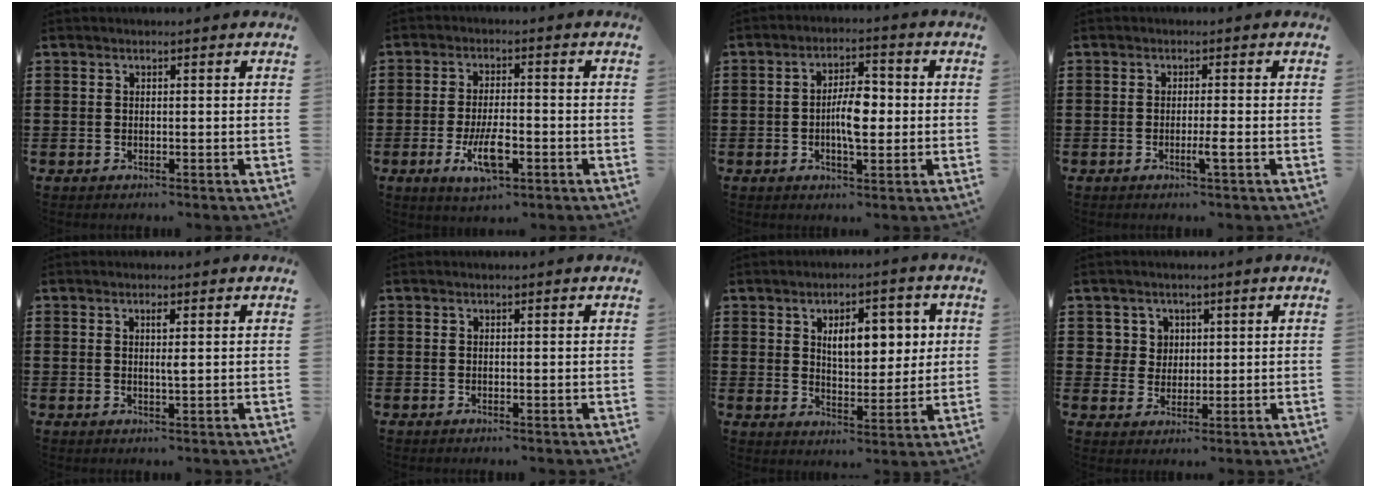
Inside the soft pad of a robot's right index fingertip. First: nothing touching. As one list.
[{"total": 6.8, "force": [-2.5, 2.2, 5.9], "torque": [-0.114, -0.011, -0.049]}, {"total": 6.0, "force": [-0.3, 2.4, 5.5], "torque": [-0.091, 0.006, -0.010]}, {"total": 2.4, "force": [-1.0, -0.3, 2.2], "torque": [-0.042, -0.009, -0.021]}, {"total": 1.7, "force": [0.4, 0.2, 1.6], "torque": [-0.033, -0.001, 0.005]}, {"total": 0.0}, {"total": 7.2, "force": [2.2, 3.7, 5.8], "torque": [-0.091, -0.001, 0.029]}, {"total": 4.0, "force": [1.5, 3.6, 0.8], "torque": [-0.035, 0.013, 0.027]}]